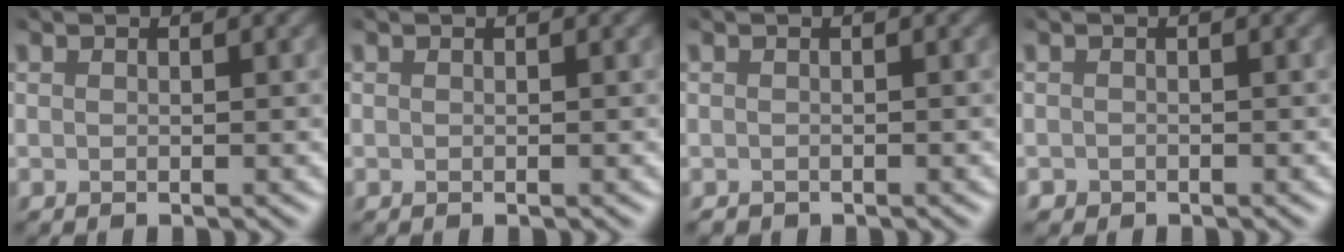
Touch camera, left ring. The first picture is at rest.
{"total": 0.0}
{"total": 0.5, "force": [-0.4, -0.1, -0.4], "torque": [-0.002, -0.004, 0.004]}
{"total": 1.0, "force": [-0.6, -0.3, -0.7], "torque": [-0.007, -0.006, 0.008]}